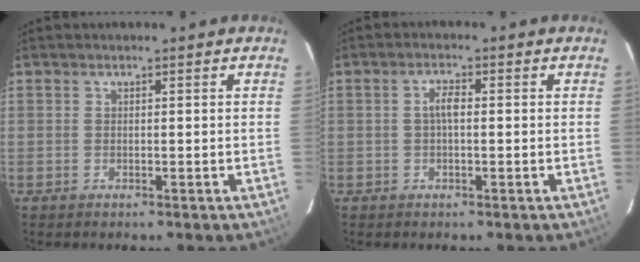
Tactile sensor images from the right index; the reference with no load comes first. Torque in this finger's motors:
{"motor_torque": [0.45, 0.00, 0.22, 0.06]}